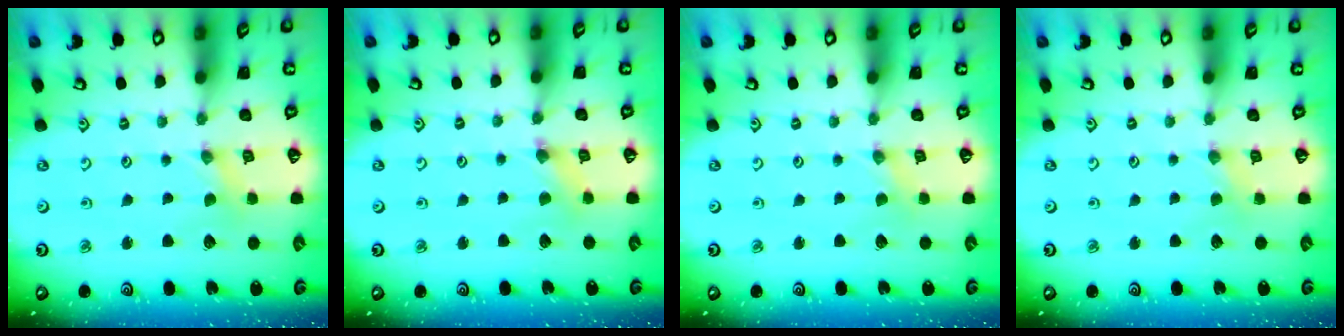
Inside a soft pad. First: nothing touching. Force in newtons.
{"total": 1.6, "press": 1.6, "slide": 0.2}
{"total": 0.0}
{"total": 2.4, "press": 2.4, "slide": 0.4}